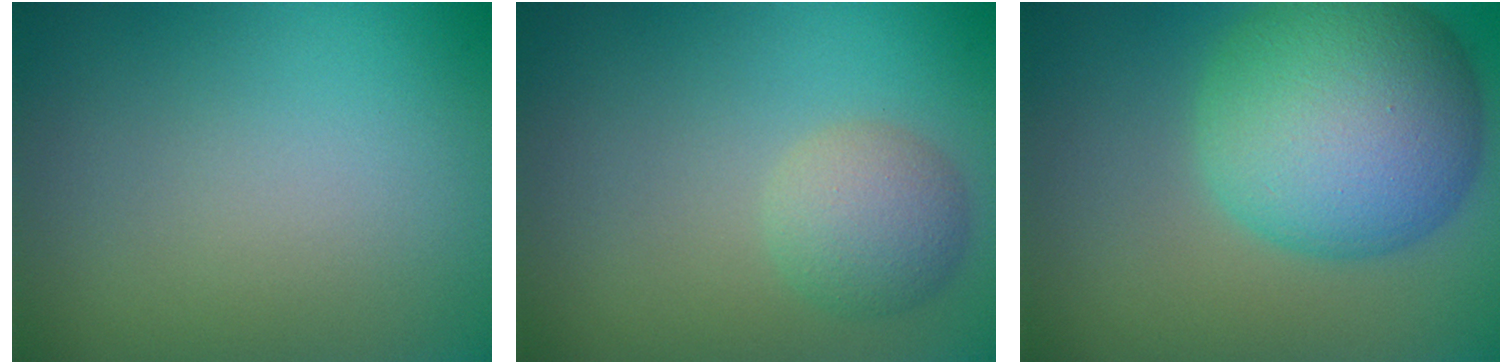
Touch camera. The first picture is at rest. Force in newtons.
{"total": 2.8, "press": 2.8, "slide": 0.1}
{"total": 10.4, "press": 10.4, "slide": 0.3}